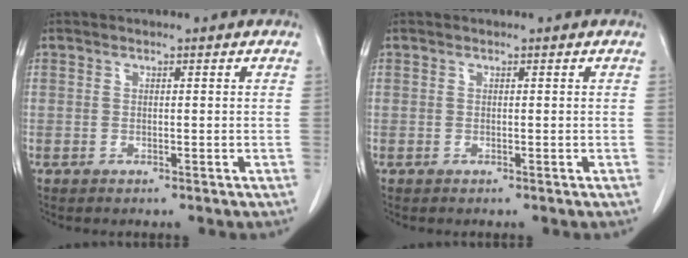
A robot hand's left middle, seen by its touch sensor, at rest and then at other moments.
{"total": 0.0}